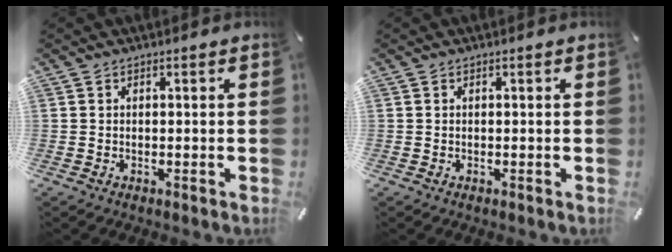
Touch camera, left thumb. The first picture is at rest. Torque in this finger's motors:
{"motor_torque": [-0.01, 0.01, -0.06, 0.06, 0.00]}